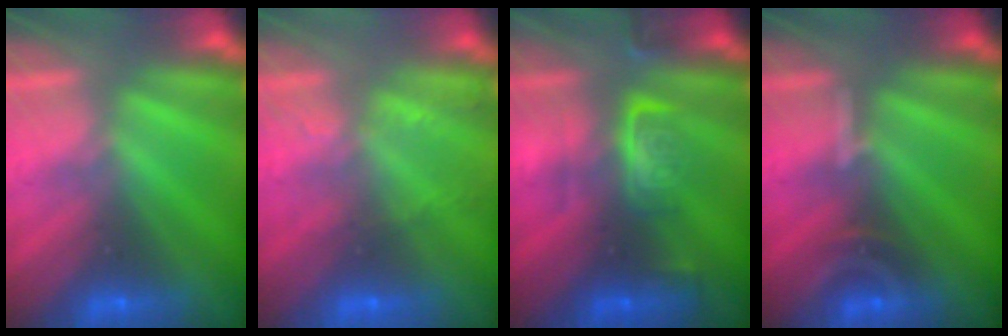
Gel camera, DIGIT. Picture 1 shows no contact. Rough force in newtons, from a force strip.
{"total": 2.1}
{"total": 2.7}
{"total": 3.3}